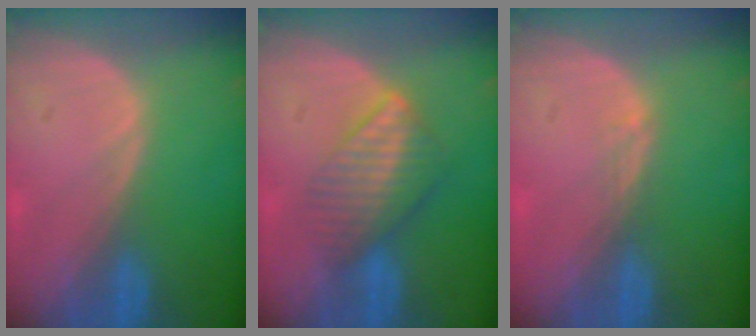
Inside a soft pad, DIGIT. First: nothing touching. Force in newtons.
{"total": 6.5, "press": 6.1, "slide": 2.4}
{"total": 1.0, "press": 0.7, "slide": 0.7}